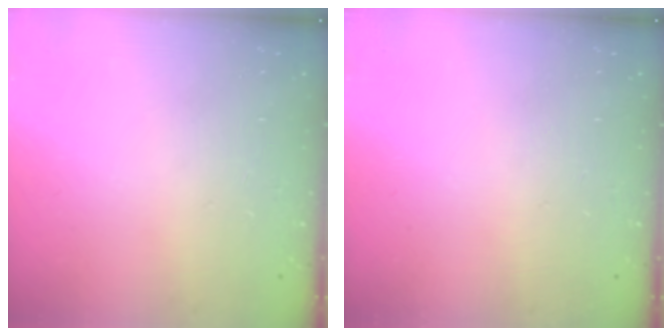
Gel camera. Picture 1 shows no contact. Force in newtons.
{"total": 0.0}